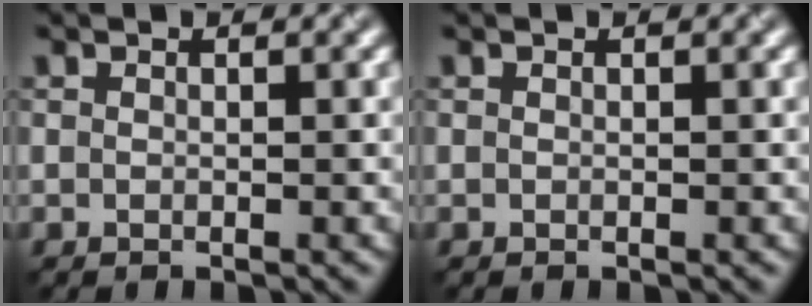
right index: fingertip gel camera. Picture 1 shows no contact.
{"total": 0.0}